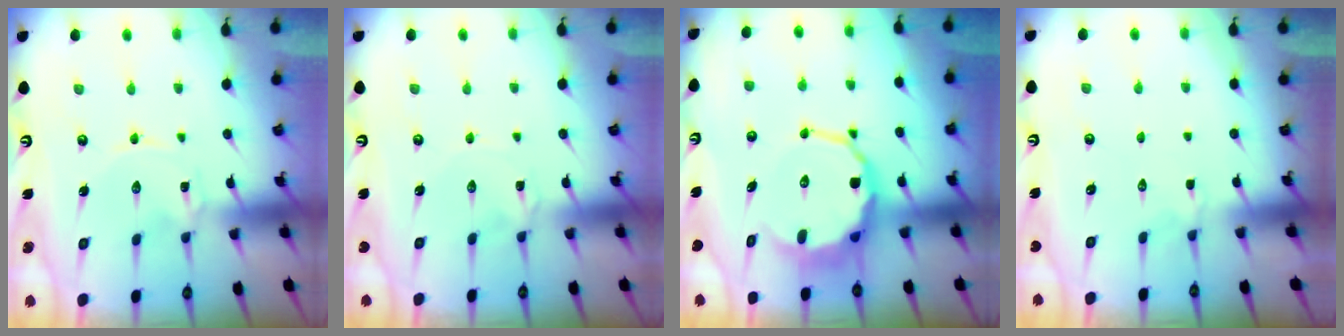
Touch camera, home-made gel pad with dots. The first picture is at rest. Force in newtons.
{"total": 1.9, "press": 1.8, "slide": 0.4}
{"total": 10.0, "press": 9.5, "slide": 3.1}
{"total": 2.2, "press": 1.7, "slide": 1.4}